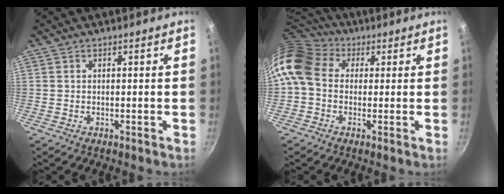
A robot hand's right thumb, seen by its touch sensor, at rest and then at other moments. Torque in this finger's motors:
{"motor_torque": [1.39, 1.44, 0.30, -0.21, 0.48]}